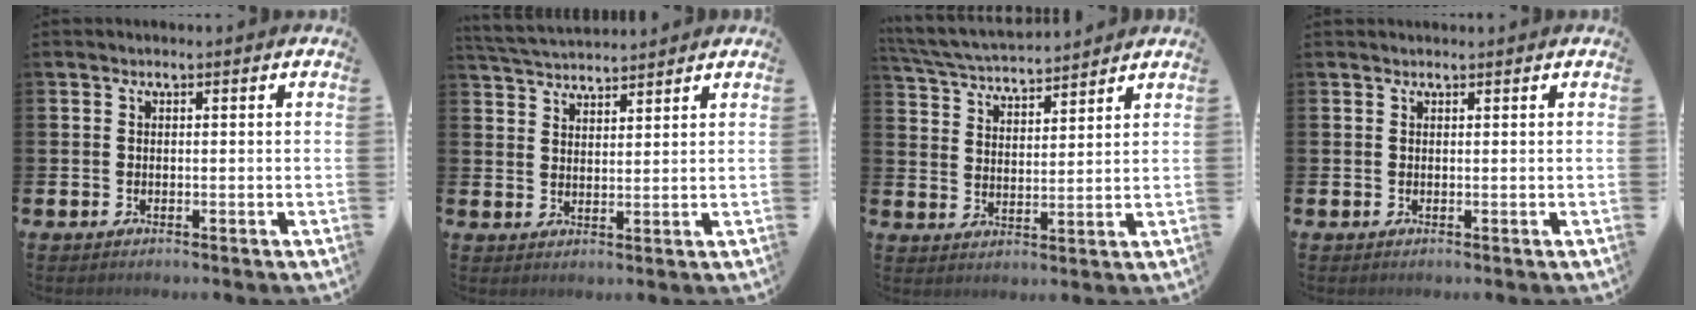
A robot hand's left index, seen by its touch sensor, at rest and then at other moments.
{"total": 3.9, "force": [3.9, 0.5, 0.1], "torque": [-0.017, -0.018, 0.071]}
{"total": 5.2, "force": [5.1, 0.7, 0.7], "torque": [-0.037, -0.033, 0.089]}
{"total": 0.5, "force": [0.5, 0.0, 0.0], "torque": [0.009, -0.004, 0.009]}